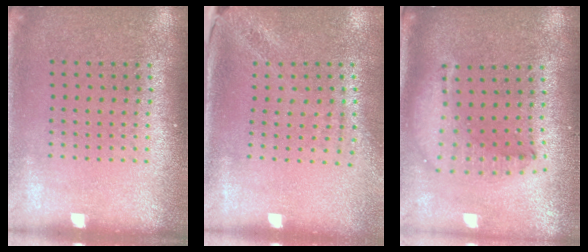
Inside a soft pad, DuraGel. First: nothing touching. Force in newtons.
{"total": 1.9, "press": 1.6, "slide": 1.1}
{"total": 2.2, "press": 1.7, "slide": 1.4}